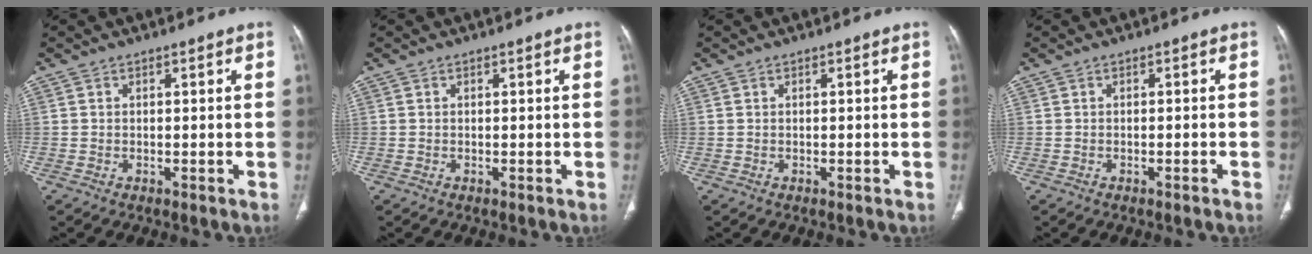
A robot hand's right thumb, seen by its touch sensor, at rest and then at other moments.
{"total": 0.0}
{"total": 0.0}
{"total": 0.9, "force": [-0.6, 0.0, 0.7], "torque": [-0.019, 0.006, -0.003]}